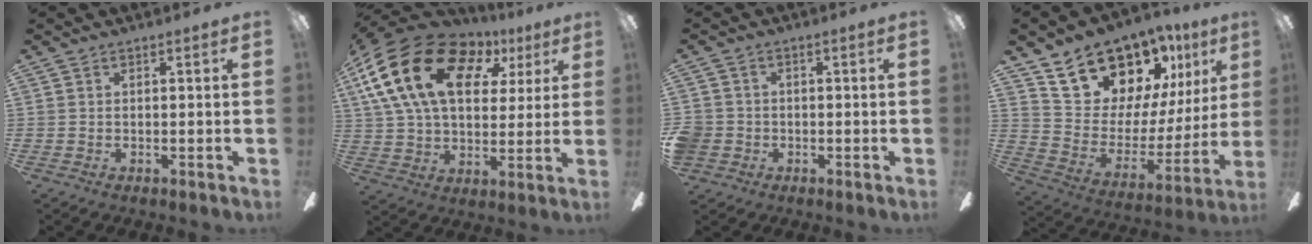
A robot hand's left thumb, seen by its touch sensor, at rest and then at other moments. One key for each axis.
{"total": 23.9, "fx": 9.7, "fy": 14.7, "fz": 16.1, "tx": -0.312, "ty": -0.022, "tz": 0.167}
{"total": 3.7, "fx": -0.9, "fy": 3.4, "fz": 0.8, "tx": -0.024, "ty": 0.011, "tz": -0.018}
{"total": 20.3, "fx": 15.8, "fy": 10.7, "fz": 6.9, "tx": -0.124, "ty": -0.105, "tz": 0.303}